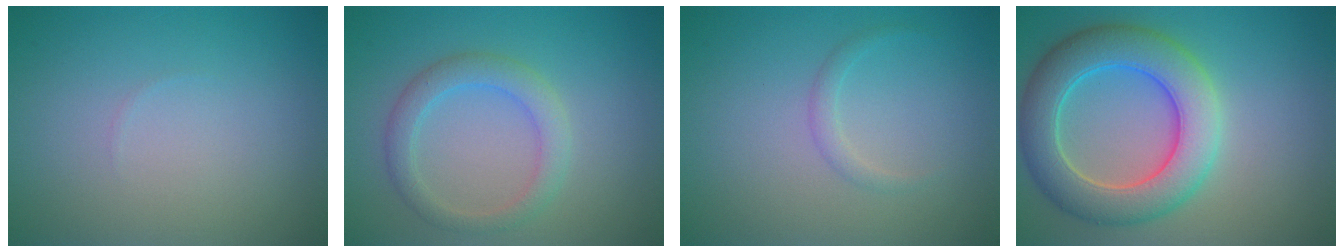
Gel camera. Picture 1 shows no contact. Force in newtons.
{"total": 2.9, "press": 2.9, "slide": 0.2}
{"total": 1.0, "press": 1.0, "slide": 0.1}
{"total": 7.6, "press": 7.6, "slide": 0.4}